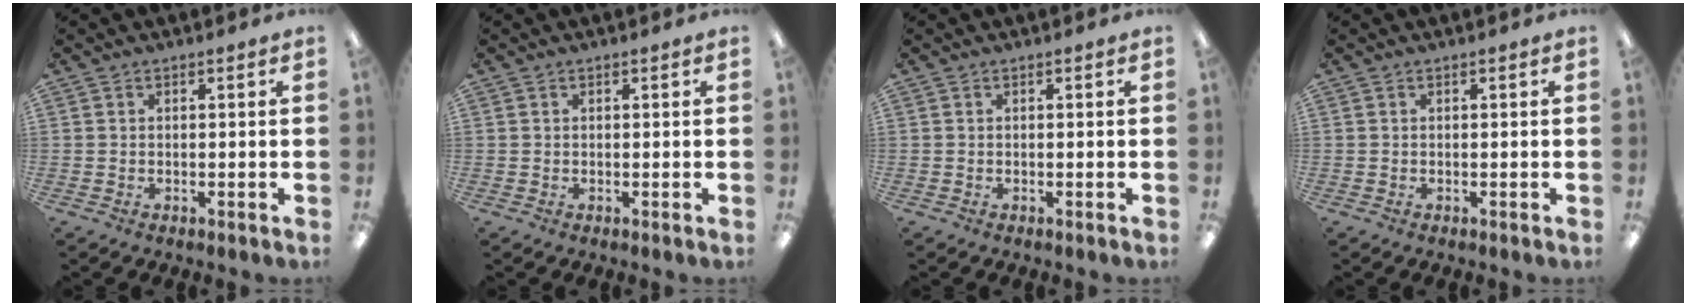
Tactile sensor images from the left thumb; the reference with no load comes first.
{"total": 0.0}
{"total": 0.0}
{"total": 0.0}